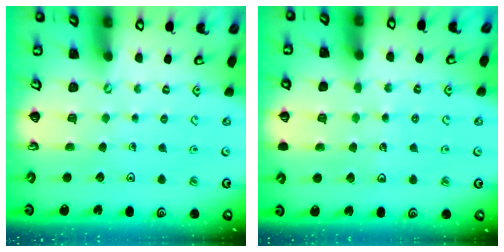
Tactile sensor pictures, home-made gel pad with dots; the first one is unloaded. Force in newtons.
{"total": 6.0, "press": 5.6, "slide": 2.3}